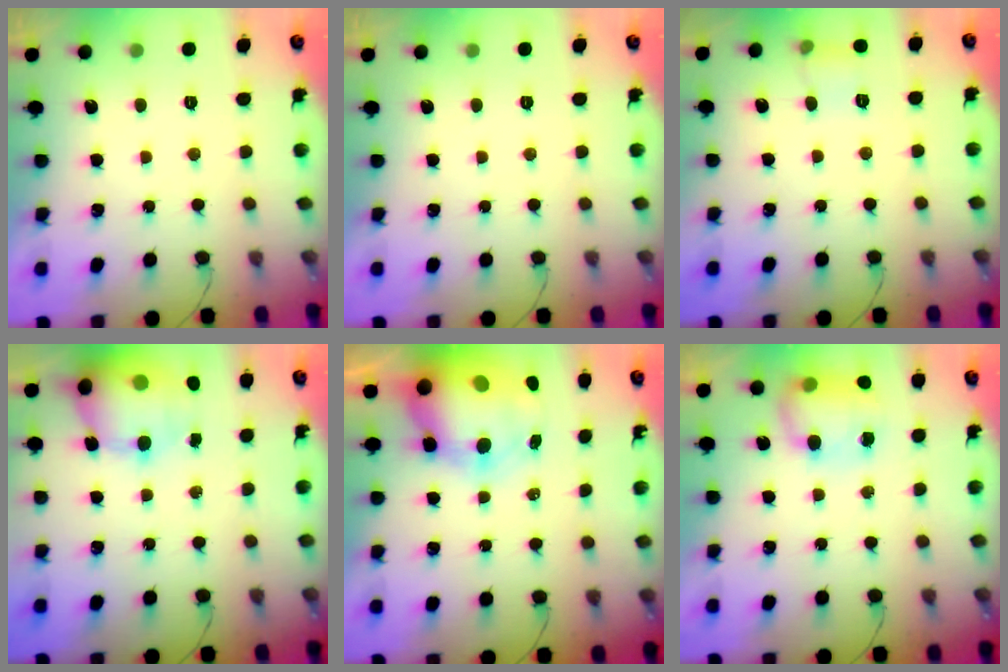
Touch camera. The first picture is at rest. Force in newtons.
{"total": 0.0}
{"total": 6.7, "press": 6.5, "slide": 1.5}
{"total": 14.6, "press": 14.0, "slide": 3.9}
{"total": 12.8, "press": 12.4, "slide": 3.1}
{"total": 7.8, "press": 7.8, "slide": 0.5}